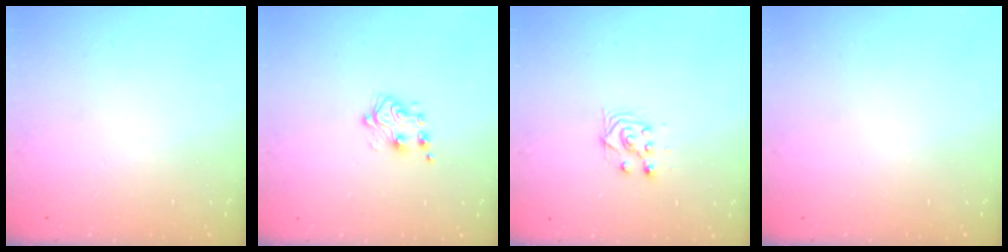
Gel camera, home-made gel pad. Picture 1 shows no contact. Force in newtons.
{"total": 5.9, "press": 5.9, "slide": 0.5}
{"total": 4.9, "press": 4.8, "slide": 1.0}
{"total": 0.0}